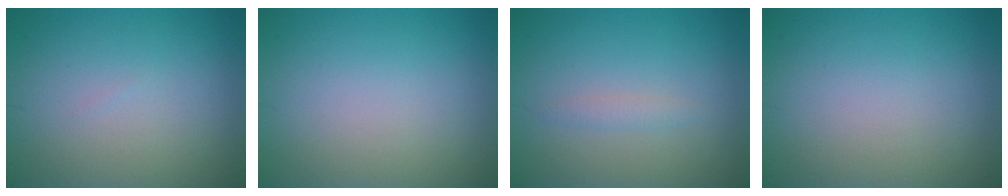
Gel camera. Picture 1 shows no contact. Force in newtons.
{"total": 0.0}
{"total": 1.0, "press": 1.0, "slide": 0.1}
{"total": 0.0}